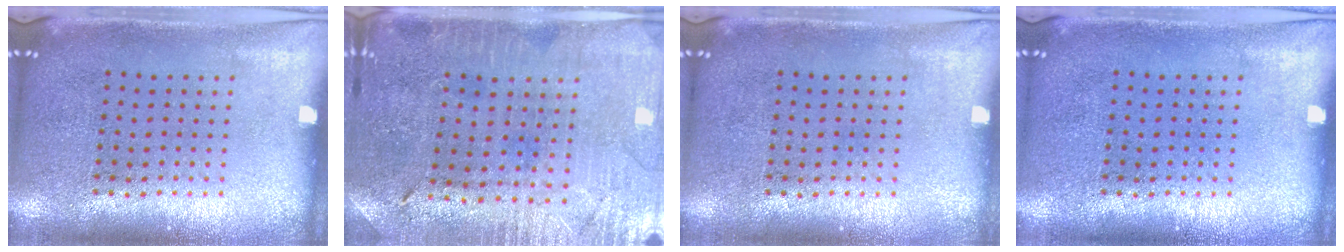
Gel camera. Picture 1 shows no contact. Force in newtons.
{"total": 0.7, "press": 0.6, "slide": 0.3}
{"total": 0.0}
{"total": 0.0}